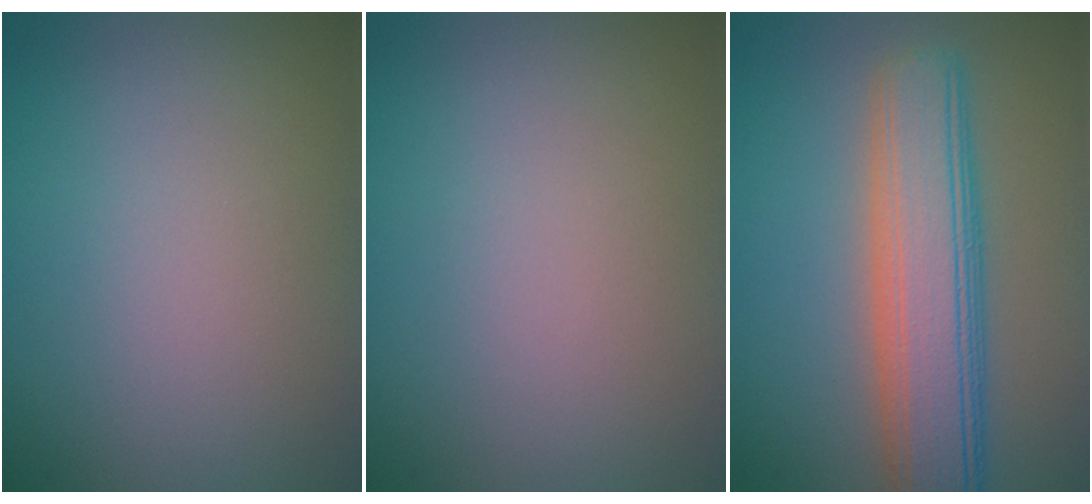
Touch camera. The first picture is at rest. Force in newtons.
{"total": 0.0}
{"total": 7.6, "press": 7.6, "slide": 0.5}